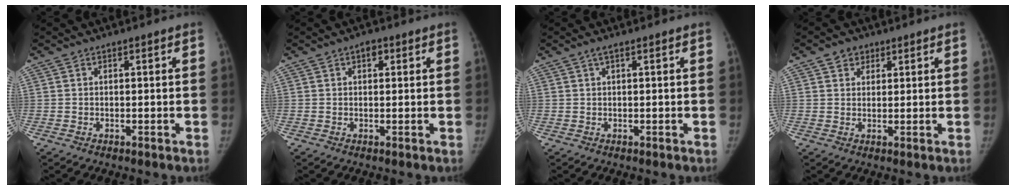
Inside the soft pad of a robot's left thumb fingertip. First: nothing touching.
{"total": 2.0, "force": [0.9, 1.3, 1.2], "torque": [-0.007, 0.001, 0.008]}
{"total": 0.9, "force": [0.5, 0.1, 0.8], "torque": [-0.019, 0.009, 0.008]}
{"total": 3.2, "force": [1.8, 2.4, 0.9], "torque": [0.005, -0.008, 0.025]}